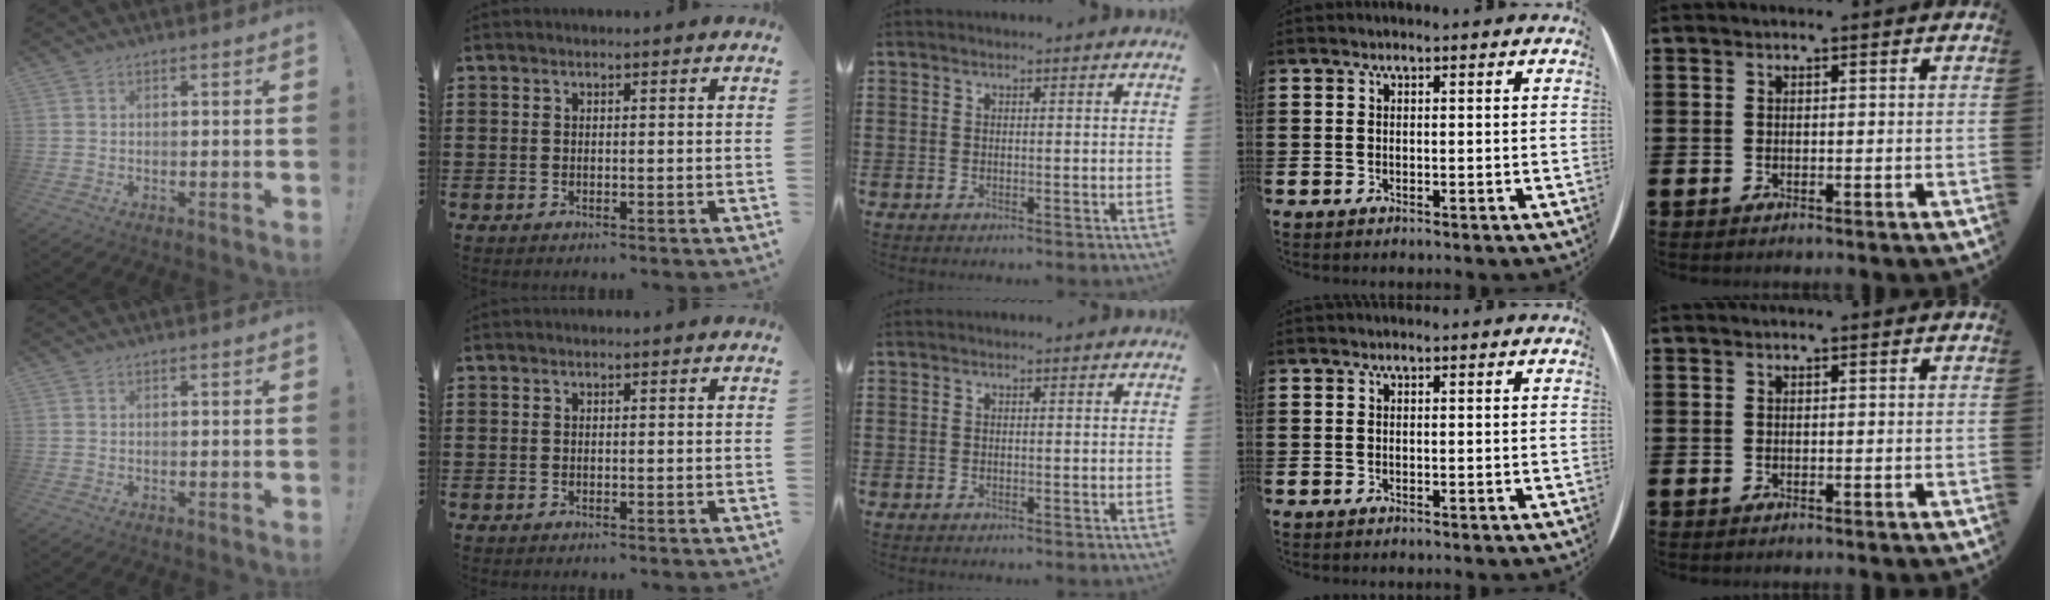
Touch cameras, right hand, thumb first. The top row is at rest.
{}